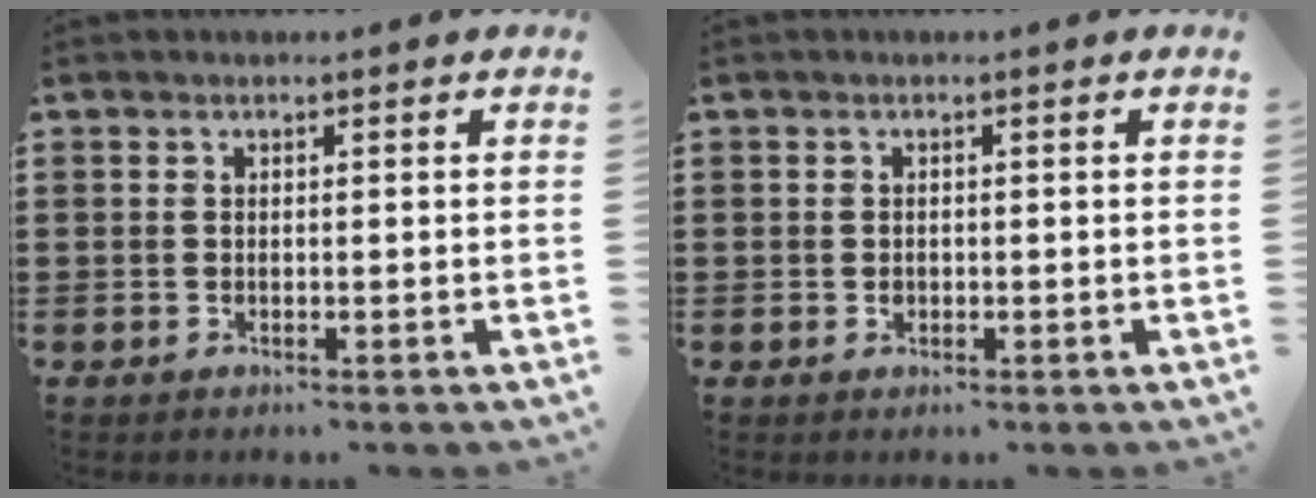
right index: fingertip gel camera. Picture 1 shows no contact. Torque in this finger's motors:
{"motor_torque": [2.14, 0.00, 0.02, 0.01]}